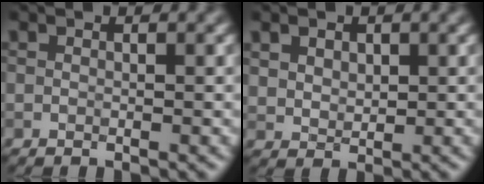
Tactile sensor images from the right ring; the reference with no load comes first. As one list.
[{"total": 2.3, "force": [1.1, 1.7, 1.1], "torque": [-0.028, 0.003, 0.022]}]